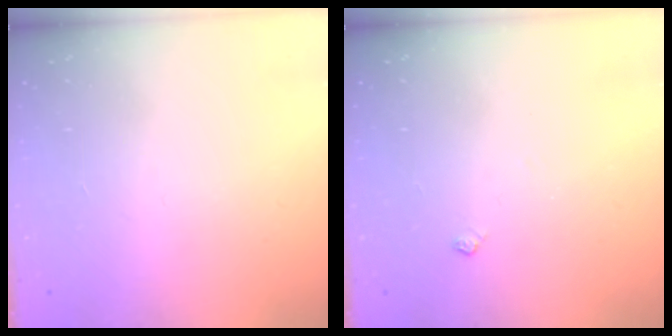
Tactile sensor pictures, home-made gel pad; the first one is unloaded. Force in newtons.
{"total": 3.2, "press": 3.1, "slide": 0.5}